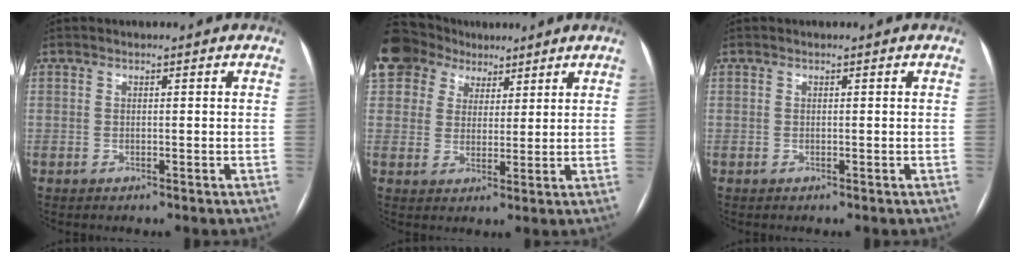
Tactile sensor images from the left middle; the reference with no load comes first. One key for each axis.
{"total": 14.9, "fx": 9.6, "fy": 10.4, "fz": 4.7, "tx": -0.140, "ty": 0.061, "tz": 0.182}
{"total": 0.0}